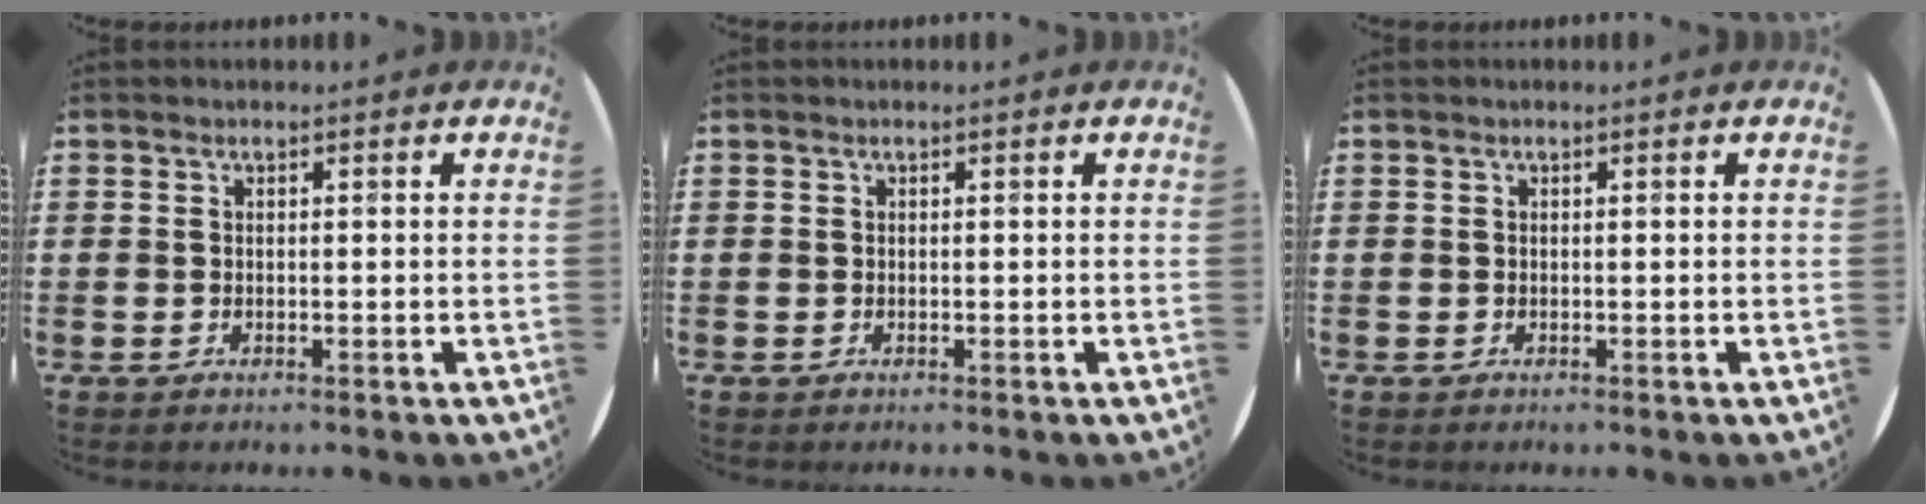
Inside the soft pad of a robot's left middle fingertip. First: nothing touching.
{"total": 0.0}
{"total": 0.0}